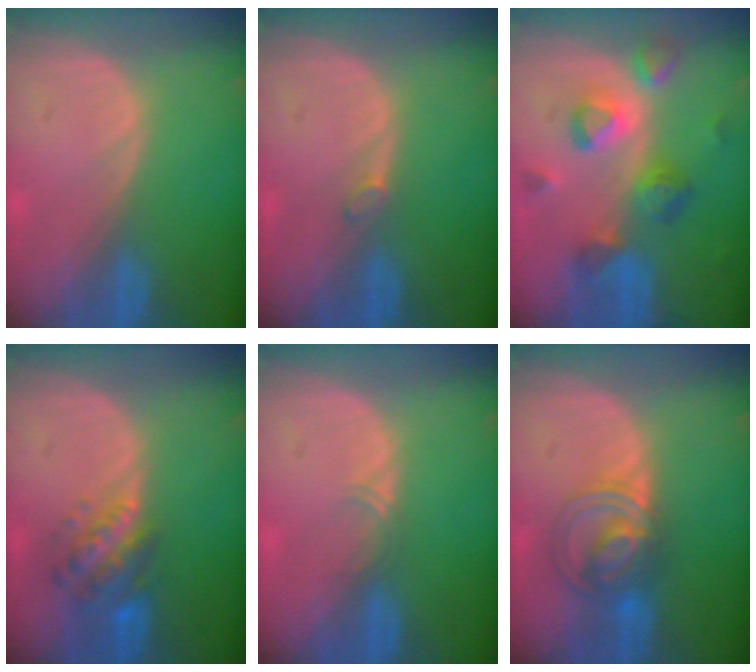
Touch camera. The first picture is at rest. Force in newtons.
{"total": 0.9, "press": 0.9, "slide": 0.3}
{"total": 8.6, "press": 7.9, "slide": 3.3}
{"total": 6.0, "press": 5.8, "slide": 1.6}
{"total": 1.1, "press": 1.0, "slide": 0.6}
{"total": 6.7, "press": 6.4, "slide": 2.0}